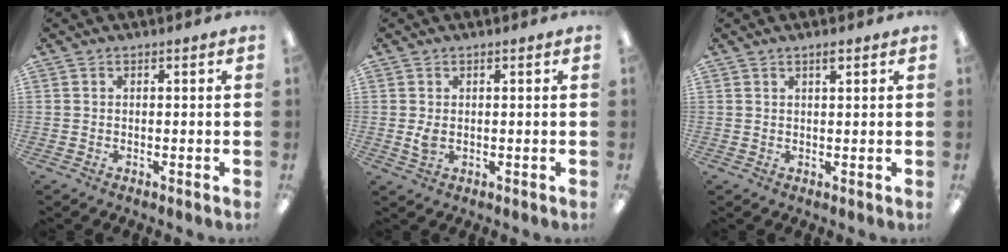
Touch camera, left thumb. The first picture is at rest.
{"total": 2.8, "force": [0.1, 1.7, 2.2], "torque": [-0.049, -0.004, -0.005]}
{"total": 1.9, "force": [1.4, 0.3, 1.2], "torque": [-0.019, -0.003, 0.022]}